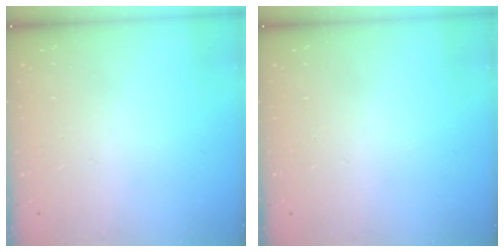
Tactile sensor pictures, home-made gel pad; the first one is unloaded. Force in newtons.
{"total": 0.0}